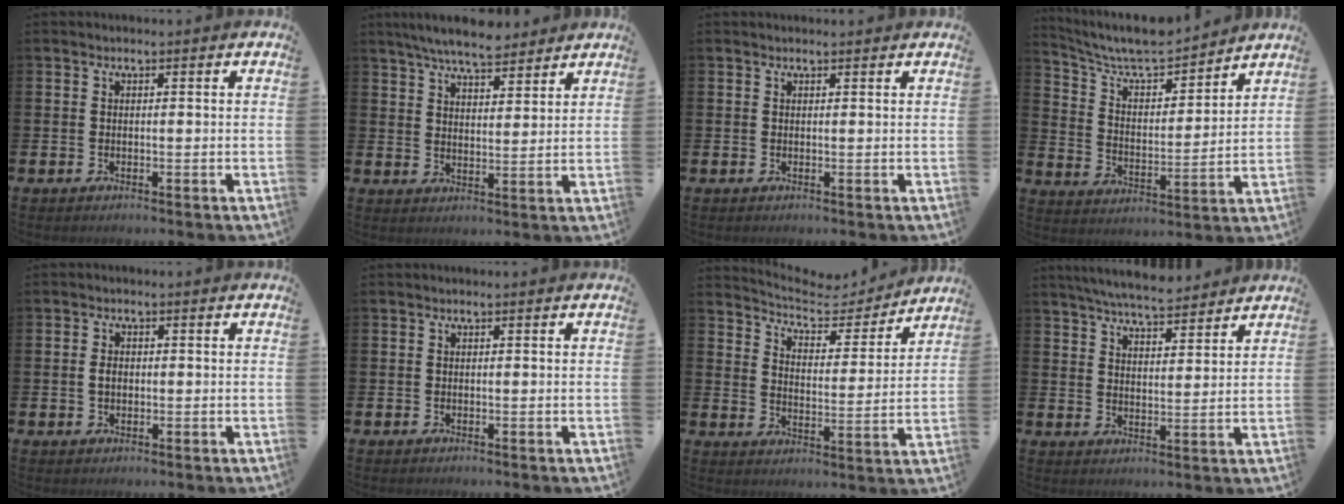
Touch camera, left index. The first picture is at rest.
{"total": 6.8, "force": [6.3, 1.3, 2.1], "torque": [-0.044, -0.026, 0.112]}
{"total": 0.5, "force": [0.5, 0.0, 0.1], "torque": [0.010, -0.004, 0.008]}
{"total": 8.3, "force": [7.8, 1.6, 2.3], "torque": [-0.076, -0.059, 0.134]}
{"total": 1.8, "force": [0.0, 1.3, 1.2], "torque": [-0.009, 0.003, -0.006]}
{"total": 0.0}
{"total": 5.9, "force": [5.4, 1.9, 1.6], "torque": [-0.046, -0.044, 0.084]}
{"total": 6.3, "force": [6.1, 0.7, 1.4], "torque": [-0.039, -0.029, 0.109]}